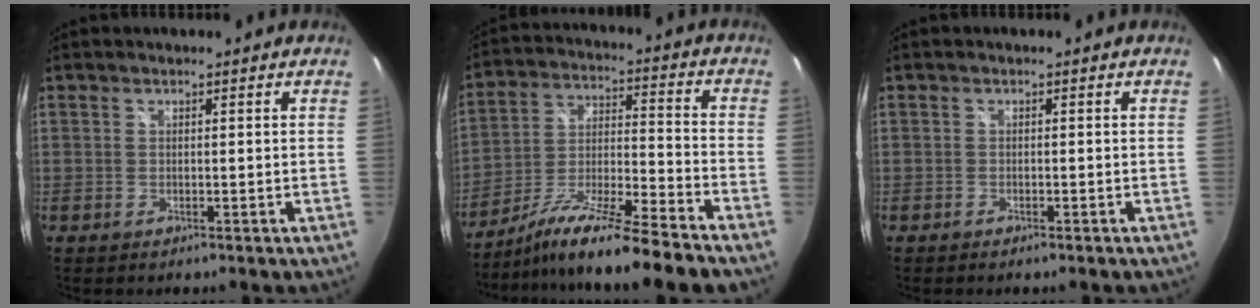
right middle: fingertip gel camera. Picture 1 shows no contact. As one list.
[{"total": 15.1, "force": [-12.6, -1.5, 8.2], "torque": [-0.151, -0.019, -0.224]}, {"total": 0.9, "force": [-0.8, 0.3, 0.3], "torque": [-0.010, -0.003, -0.014]}]